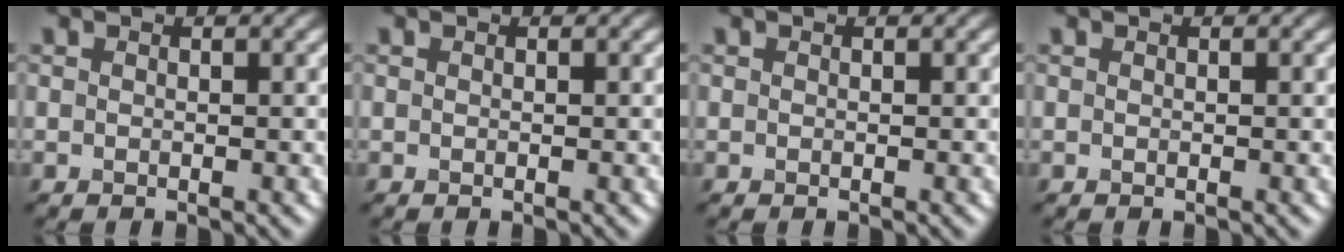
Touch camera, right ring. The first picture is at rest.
{"total": 0.0}
{"total": 0.0}
{"total": 0.0}